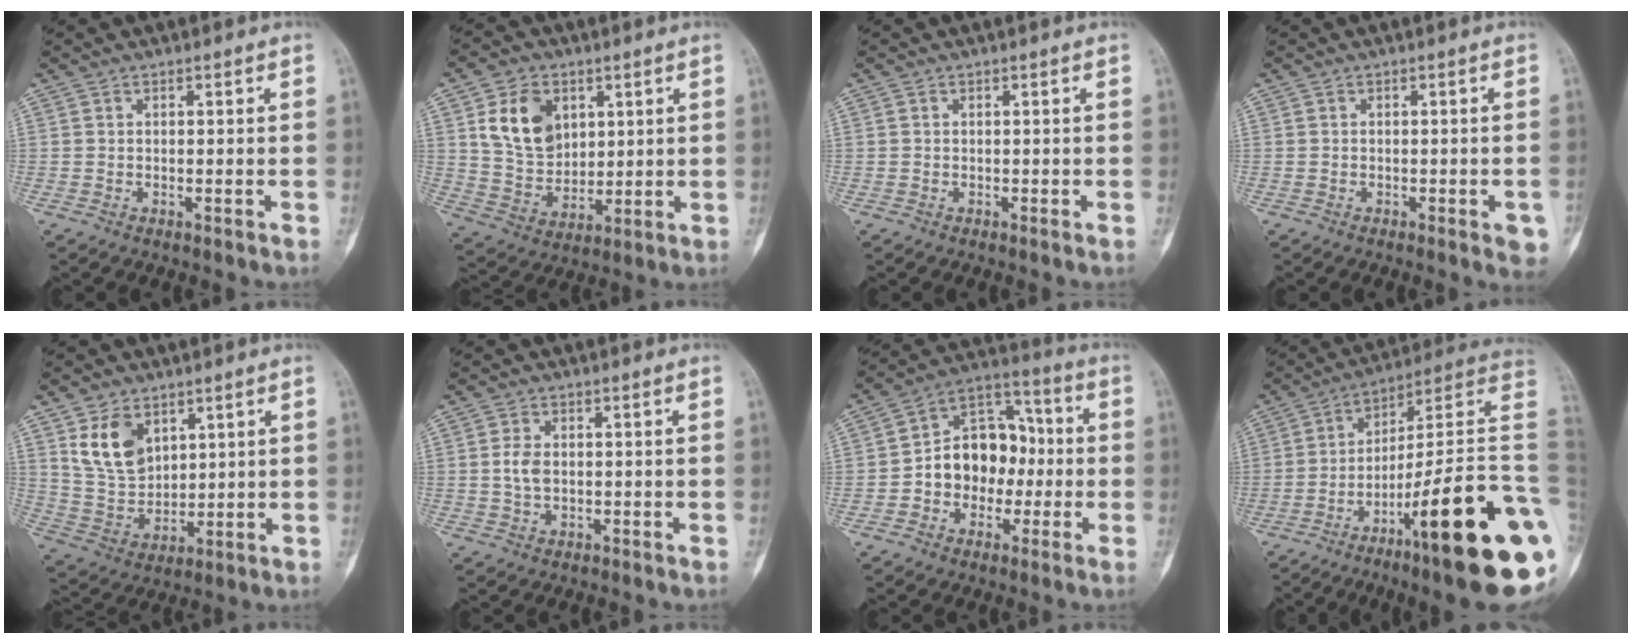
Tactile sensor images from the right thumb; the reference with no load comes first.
{"total": 12.5, "force": [4.5, 9.2, 7.1], "torque": [-0.097, -0.019, 0.092]}
{"total": 0.0}
{"total": 3.8, "force": [-1.6, 1.1, 3.2], "torque": [-0.029, 0.004, -0.018]}
{"total": 10.7, "force": [5.1, 7.2, 6.0], "torque": [-0.091, -0.028, 0.114]}
{"total": 3.4, "force": [0.1, 2.3, 2.4], "torque": [-0.046, 0.005, 0.001]}
{"total": 14.1, "force": [-1.6, 10.8, 9.0], "torque": [-0.099, 0.049, -0.037]}
{"total": 27.6, "force": [-9.7, 3.9, 25.5], "torque": [-0.295, 0.063, -0.148]}